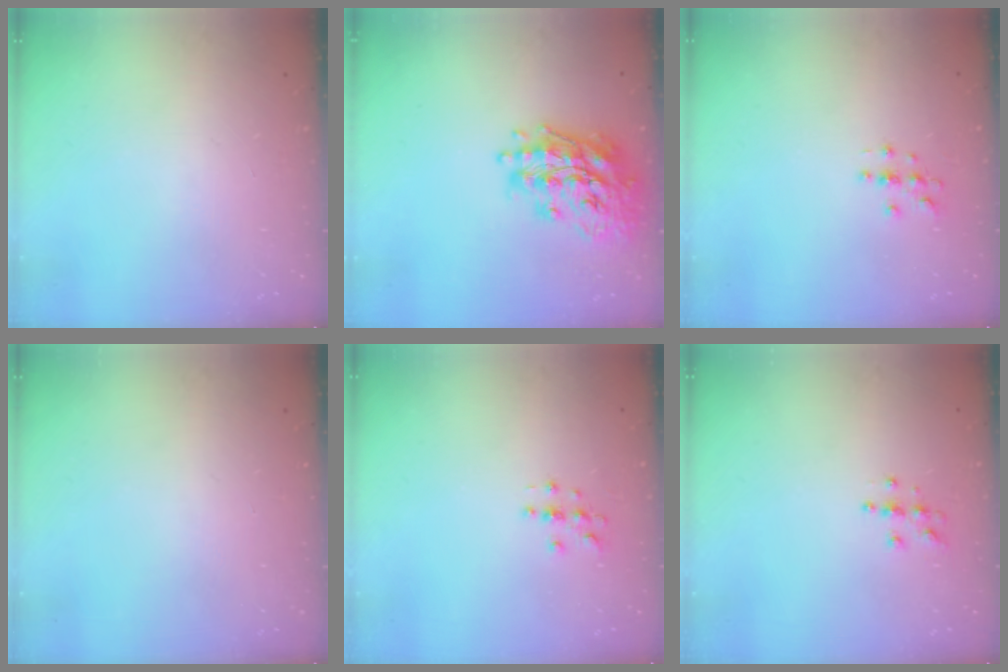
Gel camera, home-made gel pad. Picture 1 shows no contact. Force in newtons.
{"total": 19.9, "press": 19.8, "slide": 2.1}
{"total": 3.0, "press": 3.0, "slide": 0.3}
{"total": 0.0}
{"total": 3.0, "press": 3.0, "slide": 0.3}
{"total": 4.0, "press": 3.9, "slide": 0.4}